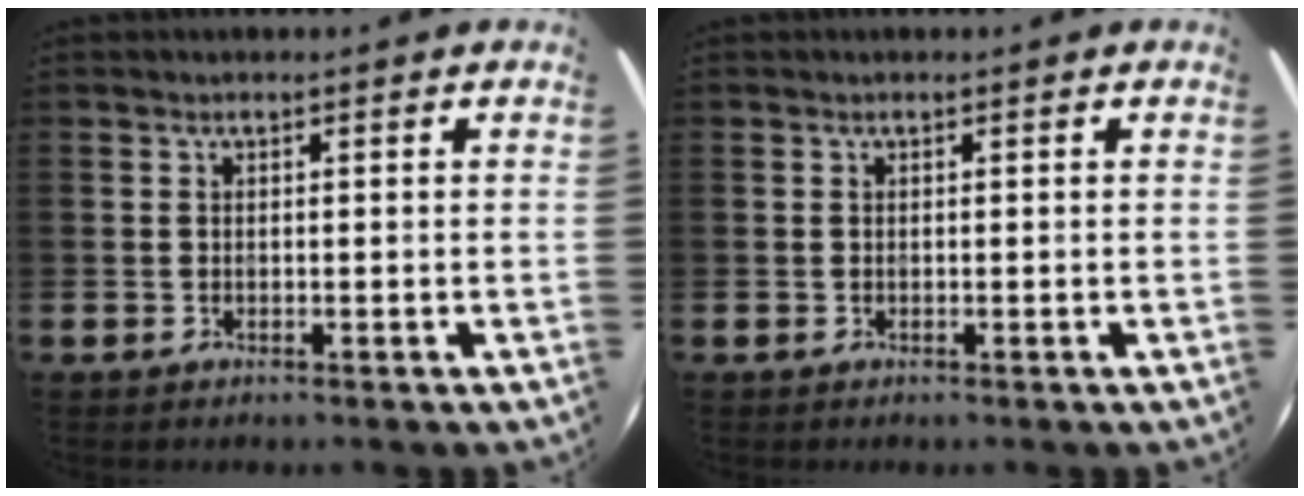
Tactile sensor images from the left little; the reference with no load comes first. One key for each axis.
{"total": 0.0}